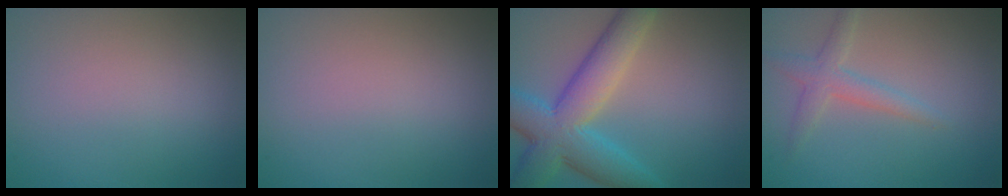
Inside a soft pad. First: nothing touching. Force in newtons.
{"total": 0.0}
{"total": 7.9, "press": 7.9, "slide": 0.0}
{"total": 2.3, "press": 2.3, "slide": 0.0}